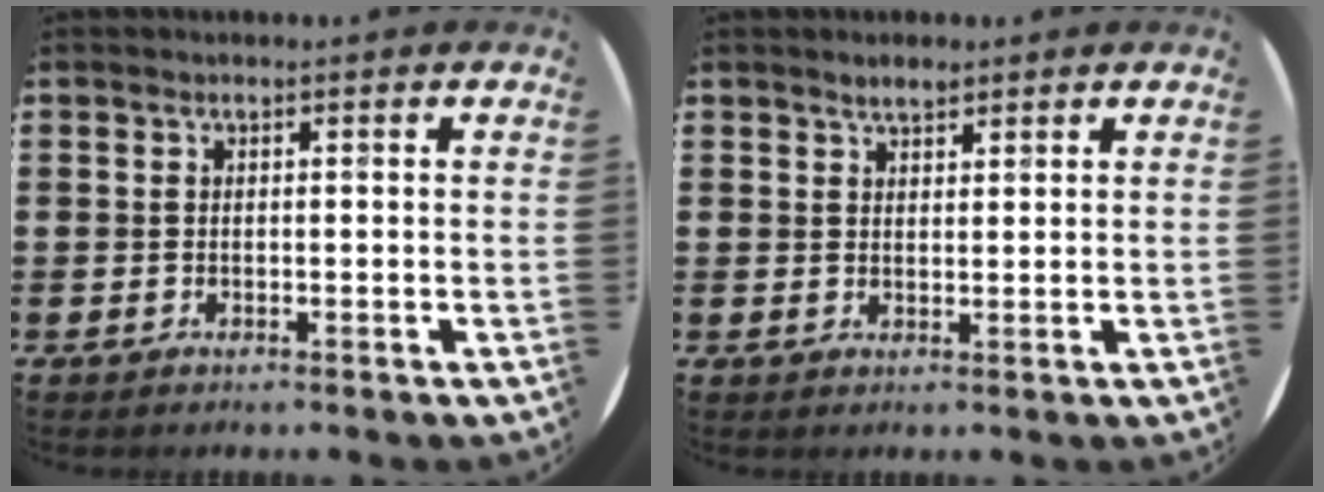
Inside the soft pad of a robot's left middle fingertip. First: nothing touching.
{"total": 2.0, "force": [1.8, 0.6, 0.5], "torque": [-0.011, 0.003, 0.034]}